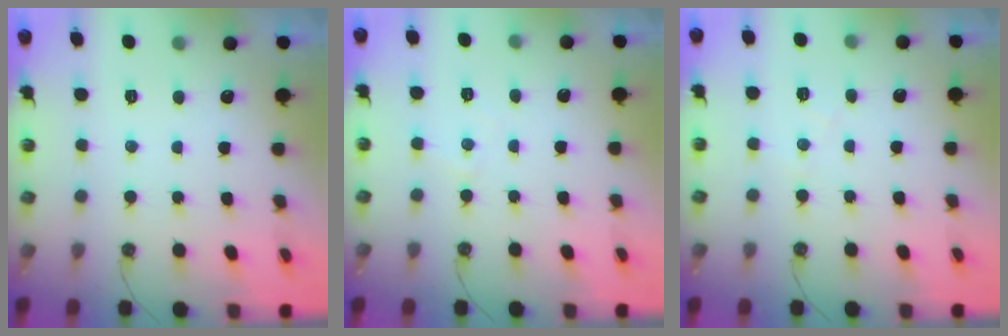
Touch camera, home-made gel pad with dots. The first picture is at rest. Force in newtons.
{"total": 2.7, "press": 2.7, "slide": 0.5}
{"total": 5.5, "press": 5.4, "slide": 0.8}